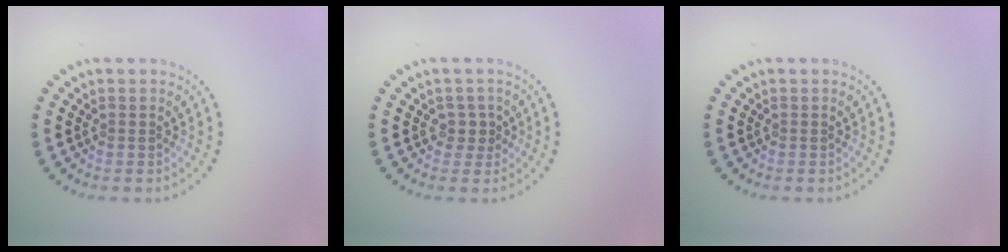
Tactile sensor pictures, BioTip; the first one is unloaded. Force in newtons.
{"total": 1.5, "press": 1.1, "slide": 1.0}
{"total": 0.0}